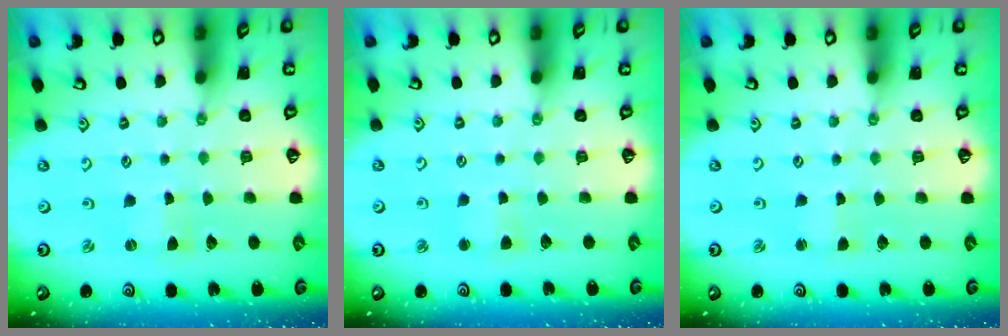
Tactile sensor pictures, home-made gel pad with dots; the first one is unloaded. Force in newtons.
{"total": 2.6, "press": 2.6, "slide": 0.4}
{"total": 1.5, "press": 1.4, "slide": 0.3}